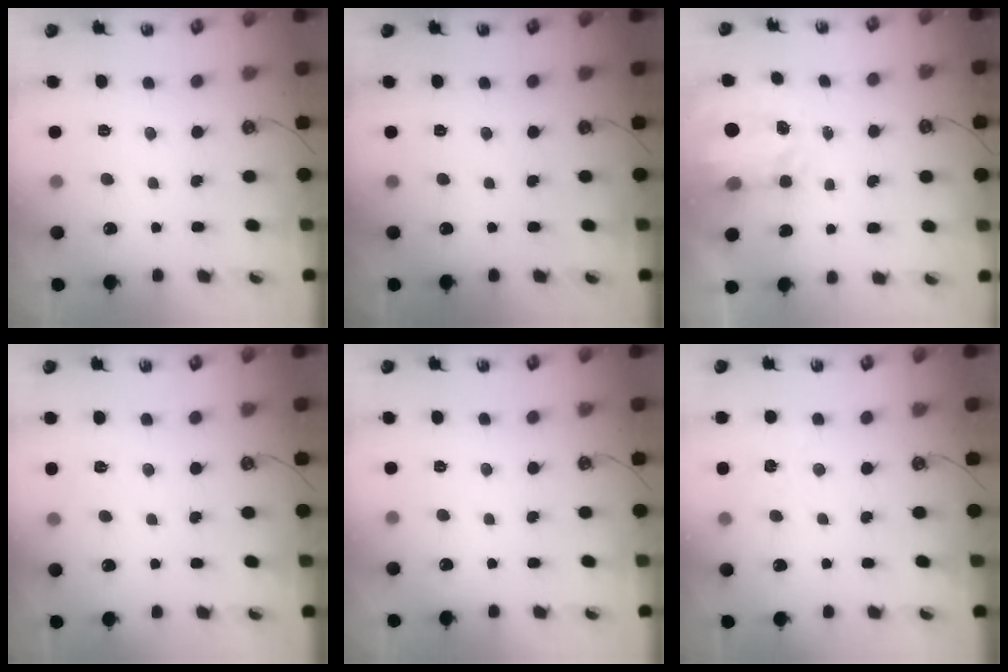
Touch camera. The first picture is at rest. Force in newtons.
{"total": 0.0}
{"total": 3.9, "press": 3.8, "slide": 0.6}
{"total": 4.1, "press": 4.1, "slide": 0.6}
{"total": 0.0}
{"total": 5.8, "press": 5.8, "slide": 0.5}